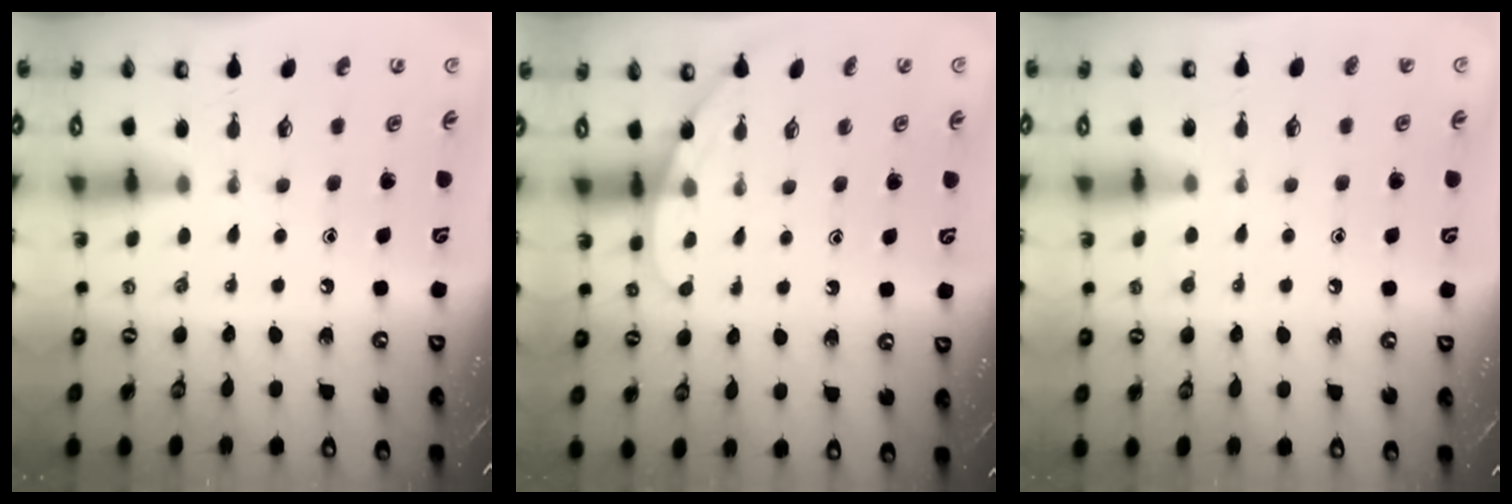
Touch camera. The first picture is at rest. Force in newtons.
{"total": 3.2, "press": 3.2, "slide": 0.3}
{"total": 3.4, "press": 3.4, "slide": 0.4}